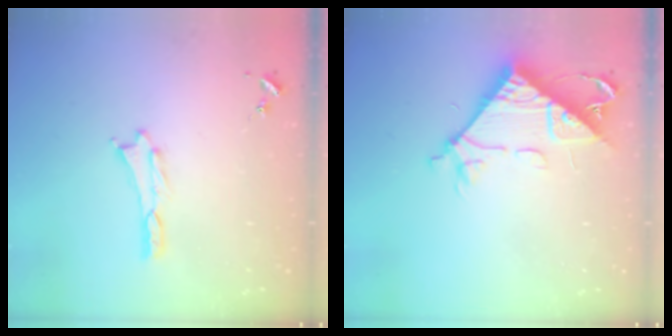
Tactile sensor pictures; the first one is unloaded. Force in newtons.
{"total": 9.6, "press": 9.5, "slide": 1.0}